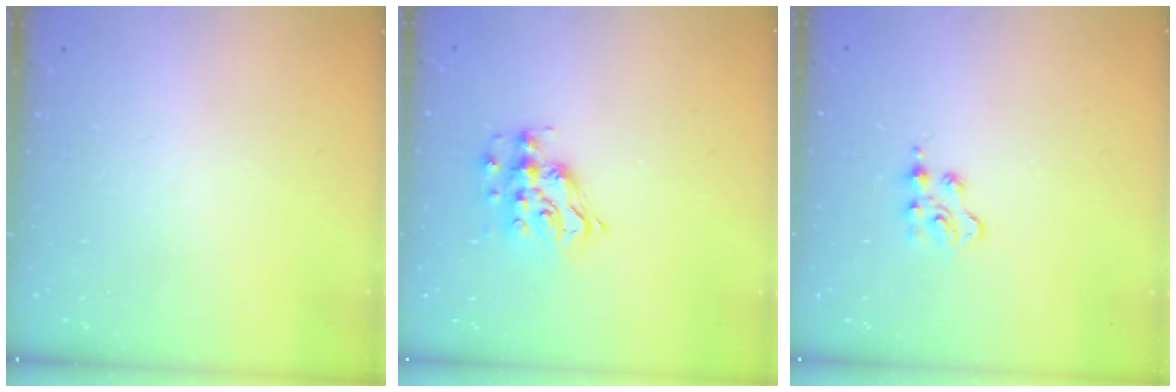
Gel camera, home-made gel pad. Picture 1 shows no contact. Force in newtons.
{"total": 10.8, "press": 10.8, "slide": 0.9}
{"total": 2.4, "press": 2.3, "slide": 0.5}